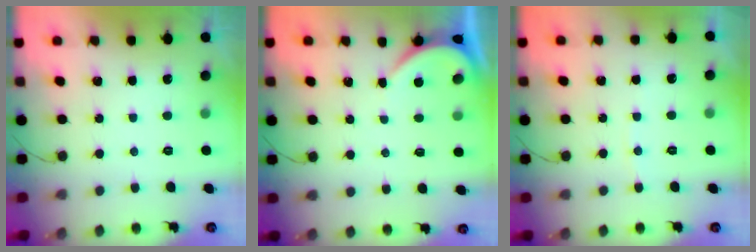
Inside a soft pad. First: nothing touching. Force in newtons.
{"total": 2.4, "press": 2.4, "slide": 0.2}
{"total": 2.8, "press": 2.7, "slide": 0.3}